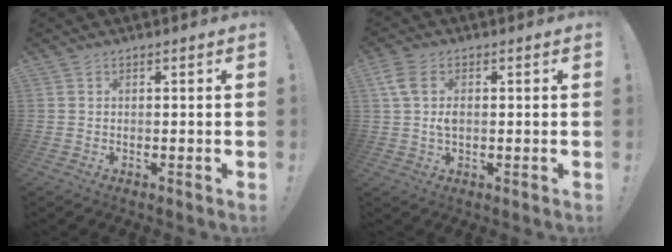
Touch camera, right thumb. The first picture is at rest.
{"total": 5.7, "force": [0.8, 3.5, 4.4], "torque": [-0.090, 0.004, 0.013]}